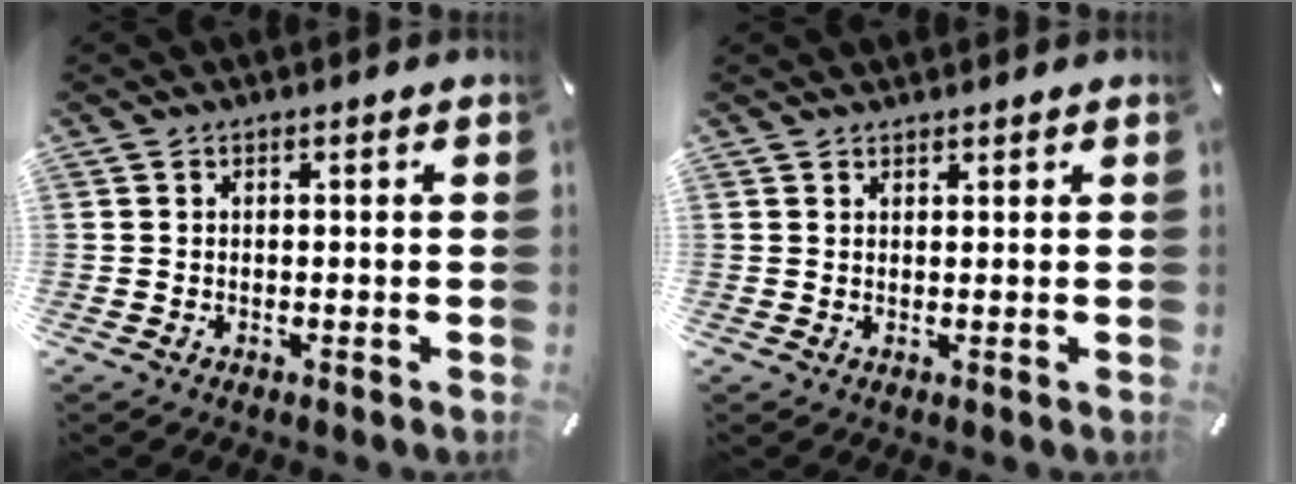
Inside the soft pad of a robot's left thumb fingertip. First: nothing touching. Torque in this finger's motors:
{"motor_torque": [-0.62, -0.10, 0.07, 0.01, -0.04]}